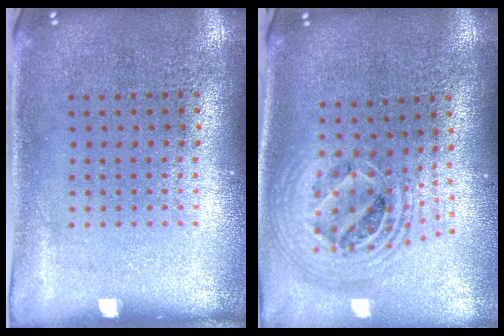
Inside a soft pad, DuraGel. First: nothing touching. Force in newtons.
{"total": 2.3, "press": 1.8, "slide": 1.5}